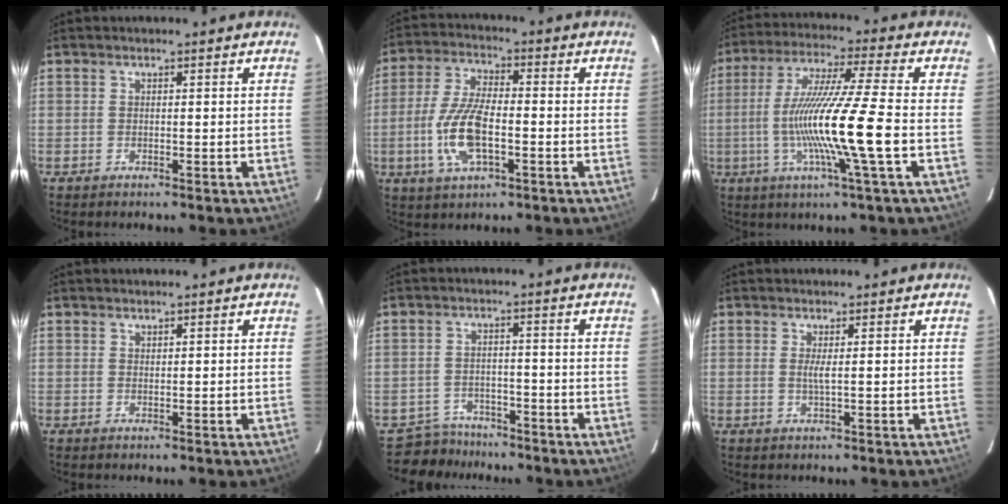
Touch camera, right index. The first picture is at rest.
{"total": 11.3, "force": [-2.8, 4.4, 10.1], "torque": [-0.214, 0.000, -0.053]}
{"total": 15.8, "force": [-3.4, -1.7, 15.3], "torque": [-0.287, -0.012, -0.063]}
{"total": 0.5, "force": [0.5, 0.1, 0.0], "torque": [0.000, 0.001, 0.011]}
{"total": 5.5, "force": [-4.7, 2.9, -0.4], "torque": [-0.011, 0.013, -0.078]}
{"total": 1.4, "force": [0.3, -0.2, 1.3], "torque": [-0.027, -0.004, 0.005]}